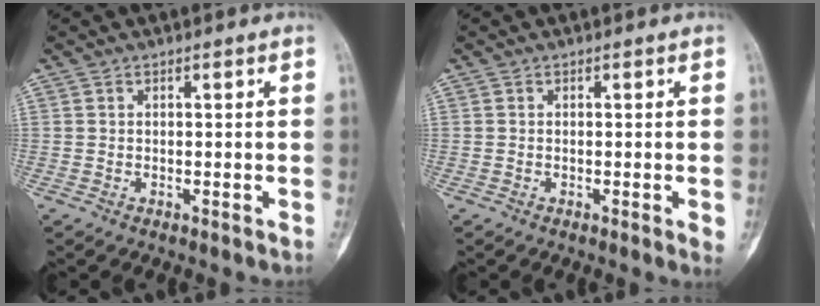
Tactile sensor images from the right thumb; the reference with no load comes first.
{"total": 1.8, "force": [-0.5, 0.4, 1.7], "torque": [-0.021, -0.003, -0.007]}